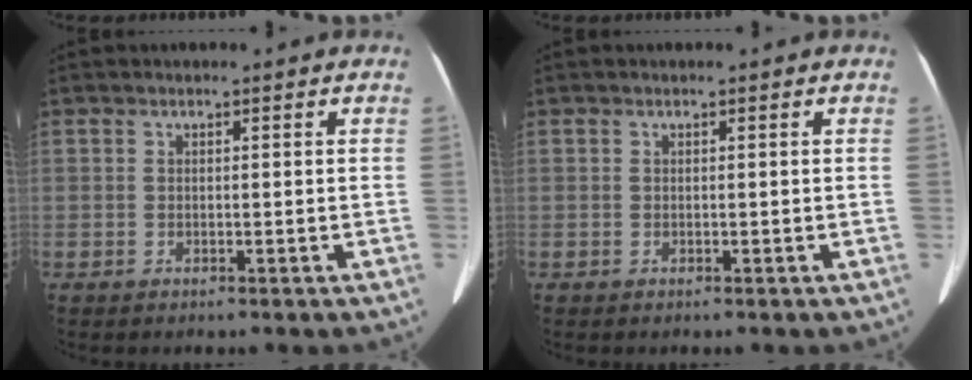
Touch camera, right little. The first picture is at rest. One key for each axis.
{"total": 0.0}